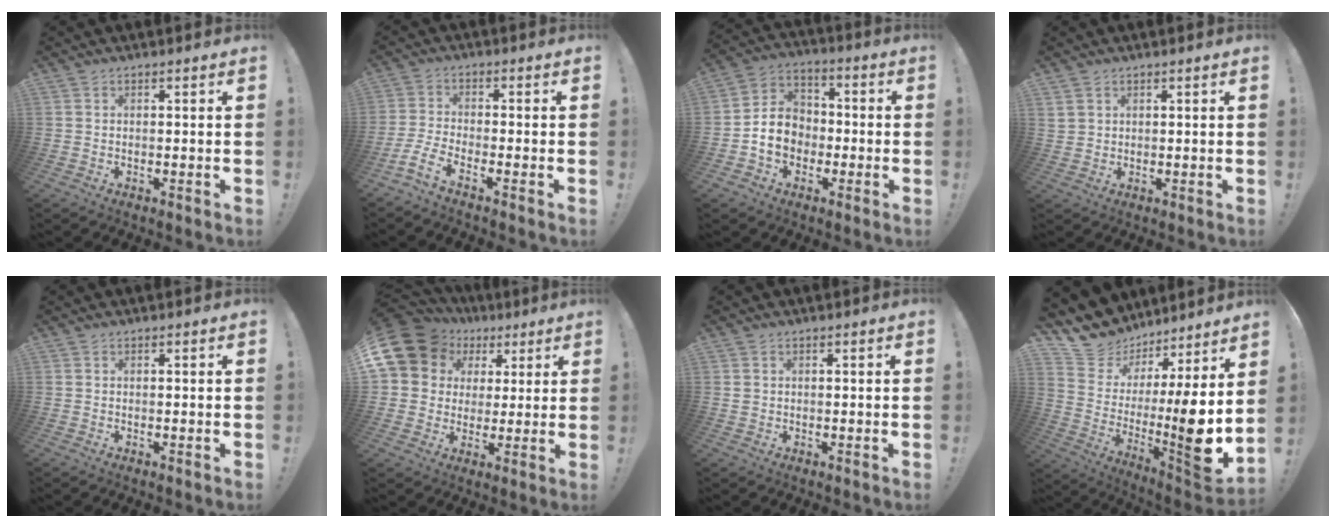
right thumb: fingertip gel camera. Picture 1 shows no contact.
{"total": 5.4, "force": [-3.7, 1.5, 3.6], "torque": [-0.089, -0.009, -0.072]}
{"total": 10.8, "force": [-3.4, 9.1, 4.8], "torque": [-0.070, 0.029, -0.054]}
{"total": 2.3, "force": [1.6, 1.5, 0.7], "torque": [-0.014, -0.008, 0.032]}
{"total": 0.0}
{"total": 13.2, "force": [5.7, 10.8, 5.1], "torque": [-0.082, -0.030, 0.121]}
{"total": 0.8, "force": [0.1, 0.8, 0.2], "torque": [-0.009, 0.005, 0.003]}
{"total": 10.8, "force": [2.0, 4.9, 9.4], "torque": [-0.133, -0.070, 0.040]}